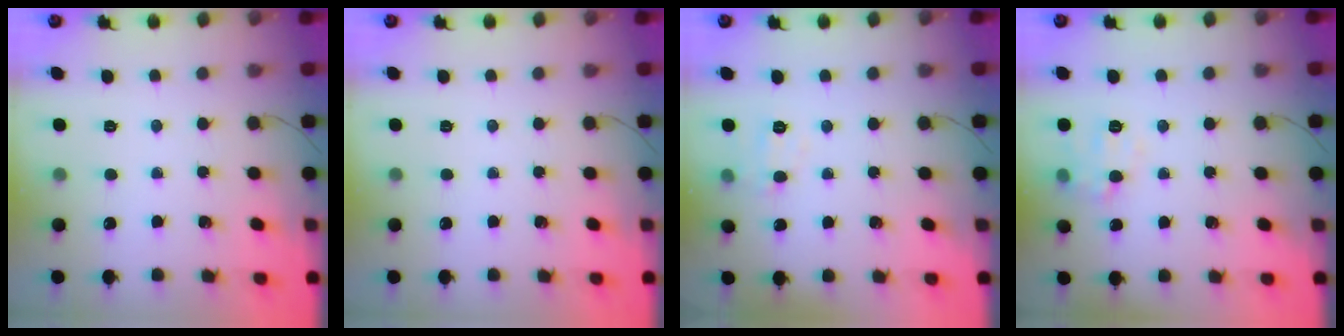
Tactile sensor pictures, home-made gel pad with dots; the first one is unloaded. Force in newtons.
{"total": 0.0}
{"total": 5.8, "press": 5.6, "slide": 1.2}
{"total": 7.0, "press": 6.9, "slide": 0.7}